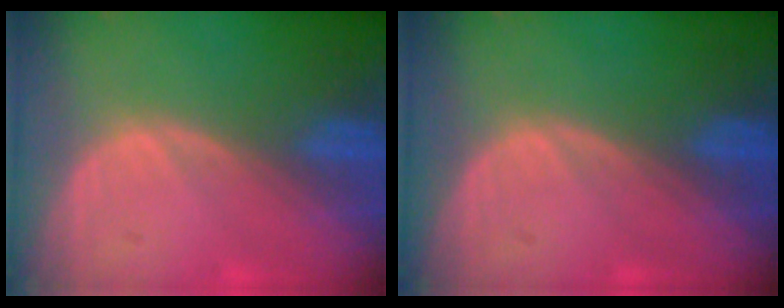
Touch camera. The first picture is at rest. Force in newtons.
{"total": 0.0}